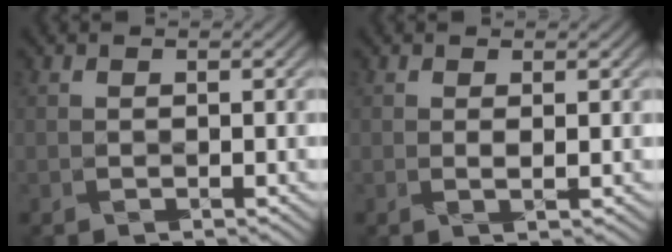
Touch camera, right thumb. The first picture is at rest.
{"total": 0.8, "force": [0.3, -0.2, 0.6], "torque": [-0.016, 0.000, 0.003]}